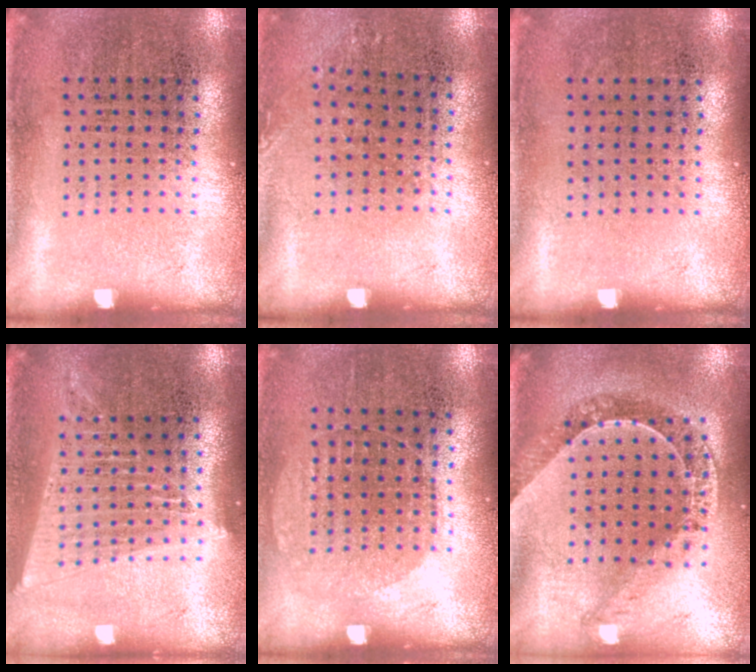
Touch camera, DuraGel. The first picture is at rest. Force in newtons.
{"total": 0.8, "press": 0.7, "slide": 0.3}
{"total": 0.0}
{"total": 1.7, "press": 1.6, "slide": 0.7}
{"total": 0.6, "press": 0.5, "slide": 0.3}
{"total": 1.1, "press": 1.1, "slide": 0.3}